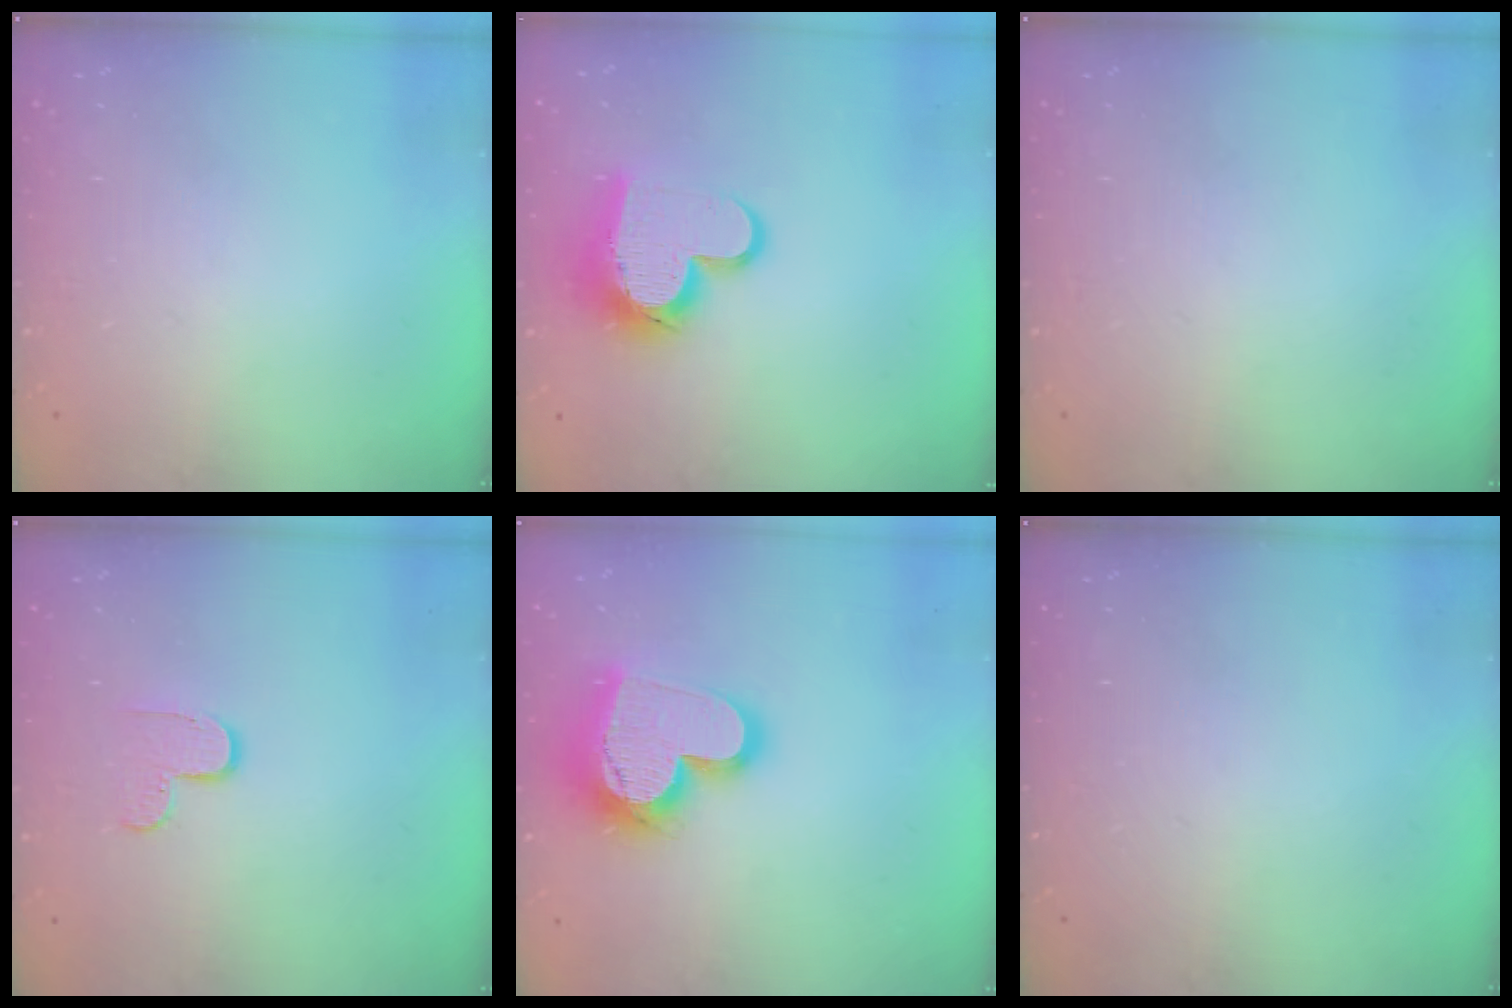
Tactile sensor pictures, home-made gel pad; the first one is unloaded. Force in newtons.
{"total": 13.2, "press": 13.2, "slide": 1.1}
{"total": 0.0}
{"total": 4.7, "press": 4.6, "slide": 0.4}
{"total": 17.9, "press": 17.8, "slide": 1.7}
{"total": 0.0}